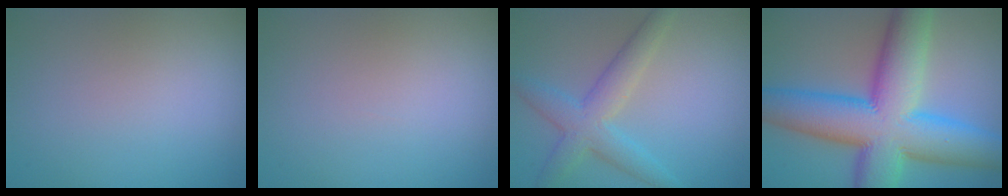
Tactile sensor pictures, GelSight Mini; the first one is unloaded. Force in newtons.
{"total": 0.0}
{"total": 4.4, "press": 4.4, "slide": 0.1}
{"total": 14.8, "press": 14.8, "slide": 0.1}